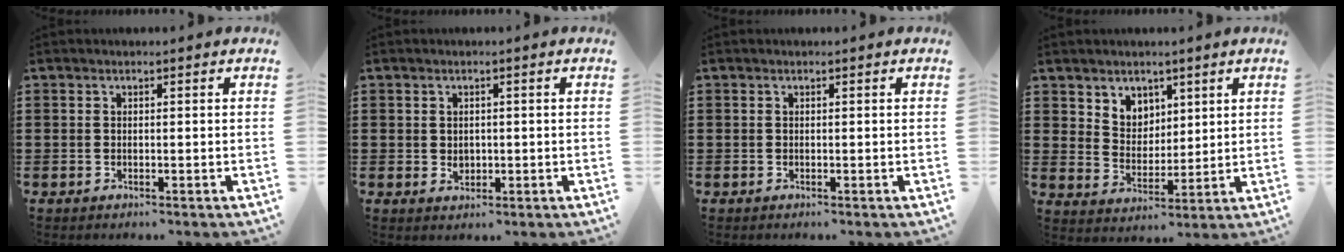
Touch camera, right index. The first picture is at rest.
{"total": 1.5, "force": [0.1, 1.2, 0.8], "torque": [-0.019, 0.005, 0.002]}
{"total": 0.0}
{"total": 5.1, "force": [3.6, 3.6, 0.0], "torque": [-0.024, -0.001, 0.068]}